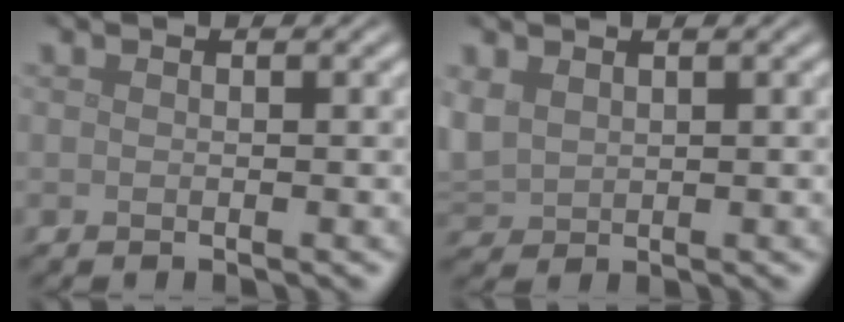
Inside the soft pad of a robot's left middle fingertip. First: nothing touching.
{"total": 2.5, "force": [1.0, 1.9, 1.2], "torque": [-0.044, -0.003, 0.027]}